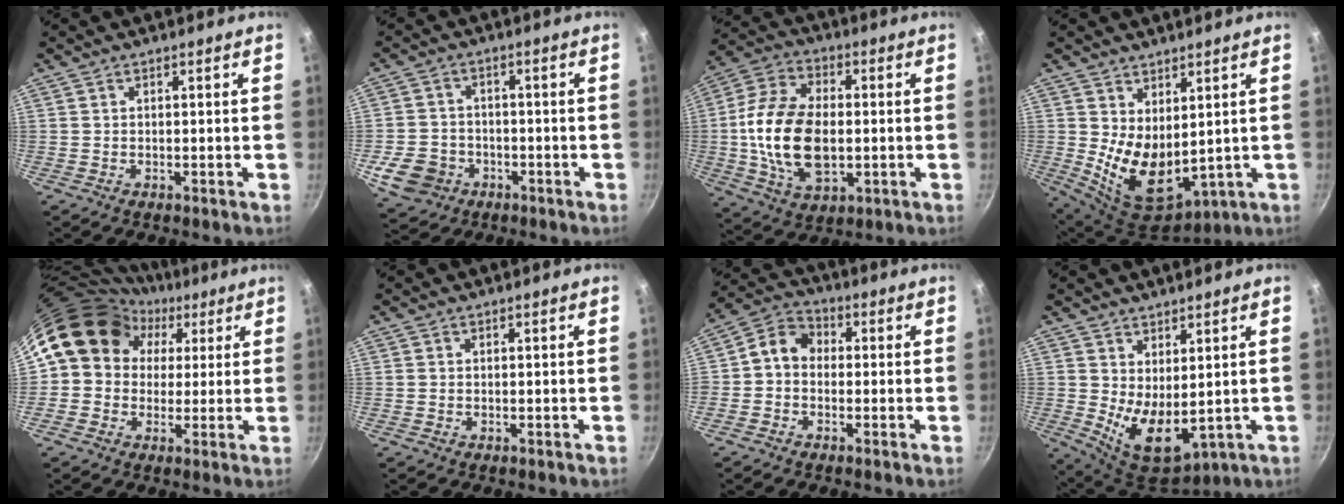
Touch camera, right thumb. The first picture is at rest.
{"total": 8.9, "force": [-3.4, 7.4, 3.7], "torque": [-0.057, 0.023, -0.052]}
{"total": 17.9, "force": [-0.9, 10.9, 14.2], "torque": [-0.258, 0.011, -0.019]}
{"total": 11.7, "force": [1.9, 7.1, 9.1], "torque": [-0.129, -0.043, 0.061]}
{"total": 14.6, "force": [3.9, 12.6, 6.4], "torque": [-0.075, 0.029, 0.050]}
{"total": 0.0}
{"total": 6.1, "force": [-0.5, 4.9, 3.6], "torque": [-0.052, 0.024, -0.032]}
{"total": 9.8, "force": [1.5, 5.3, 8.1], "torque": [-0.105, -0.034, 0.049]}